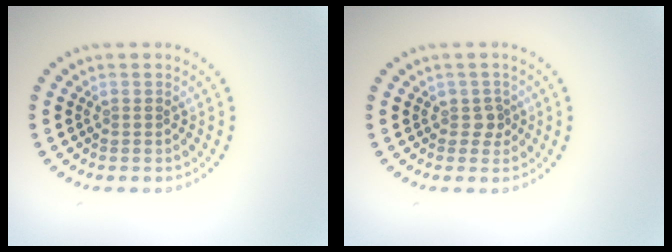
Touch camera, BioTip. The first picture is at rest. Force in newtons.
{"total": 1.3, "press": 1.1, "slide": 0.7}